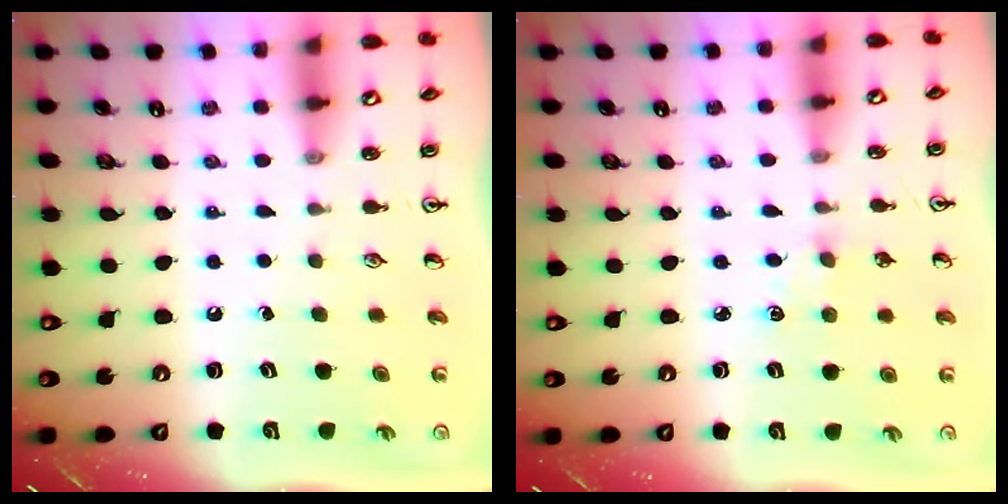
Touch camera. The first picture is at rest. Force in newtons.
{"total": 2.9, "press": 2.9, "slide": 0.3}